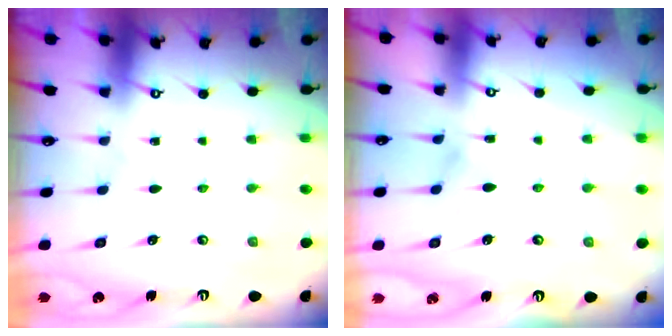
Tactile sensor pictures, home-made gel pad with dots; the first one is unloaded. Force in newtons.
{"total": 3.9, "press": 3.9, "slide": 0.4}